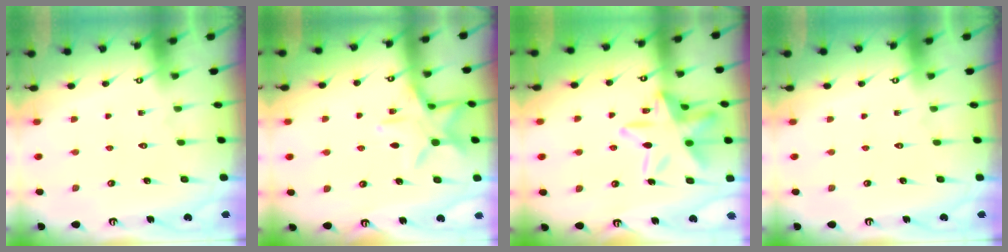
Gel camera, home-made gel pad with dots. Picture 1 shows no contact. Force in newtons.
{"total": 12.9, "press": 12.9, "slide": 0.7}
{"total": 16.6, "press": 16.6, "slide": 1.2}
{"total": 0.0}